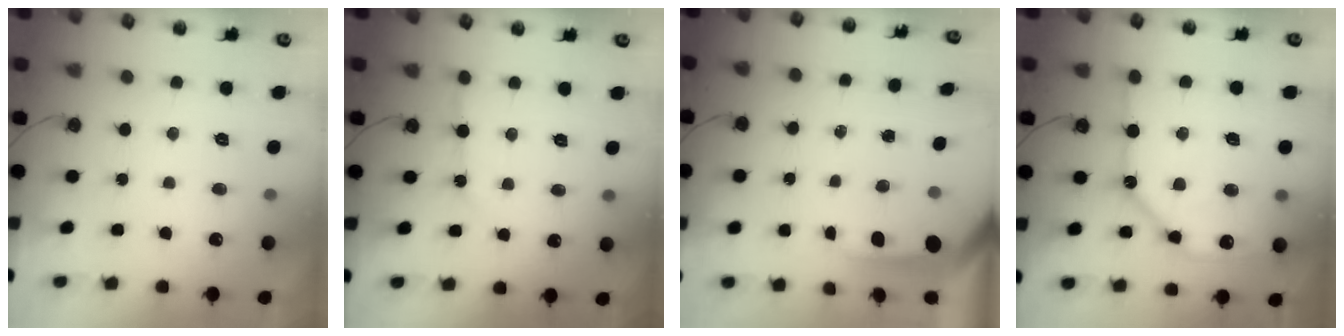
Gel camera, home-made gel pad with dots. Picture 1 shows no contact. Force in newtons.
{"total": 4.5, "press": 4.5, "slide": 0.3}
{"total": 7.2, "press": 7.2, "slide": 0.7}
{"total": 14.9, "press": 14.8, "slide": 1.8}